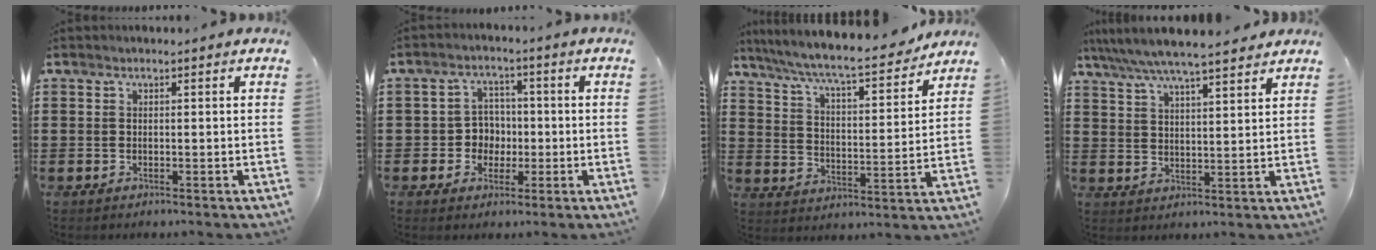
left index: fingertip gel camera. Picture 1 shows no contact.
{"total": 4.6, "force": [-0.7, 4.3, 1.3], "torque": [-0.041, 0.012, -0.016]}
{"total": 7.7, "force": [6.9, 0.3, 3.4], "torque": [-0.096, -0.042, 0.113]}
{"total": 5.9, "force": [5.3, 0.3, 2.6], "torque": [-0.070, -0.020, 0.093]}